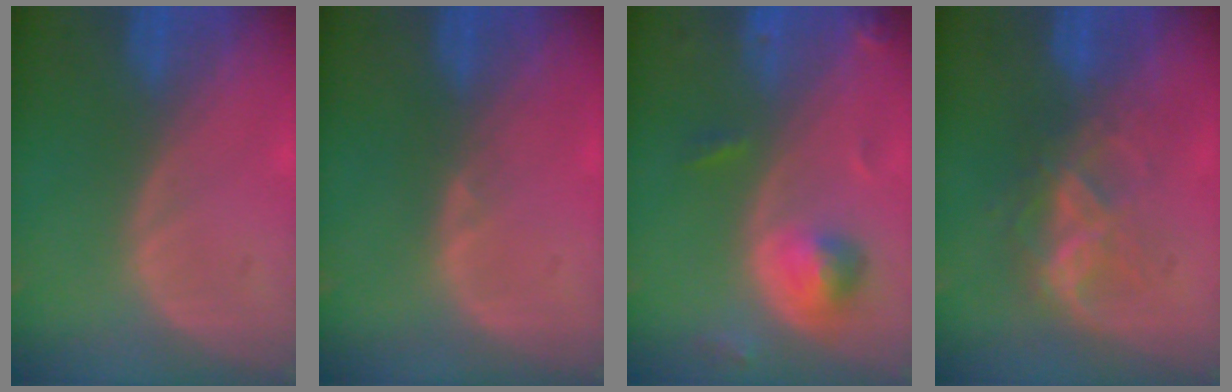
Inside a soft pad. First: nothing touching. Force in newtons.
{"total": 0.6, "press": 0.5, "slide": 0.3}
{"total": 5.2, "press": 4.9, "slide": 1.8}
{"total": 7.0, "press": 5.9, "slide": 3.7}